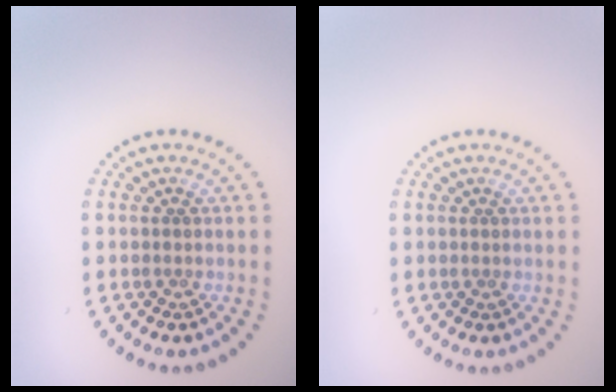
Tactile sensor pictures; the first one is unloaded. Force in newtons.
{"total": 0.0}